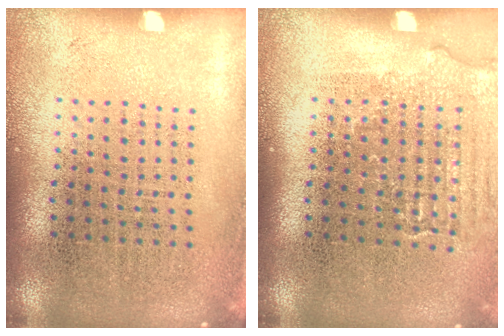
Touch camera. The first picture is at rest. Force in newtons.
{"total": 1.0, "press": 1.0, "slide": 0.3}